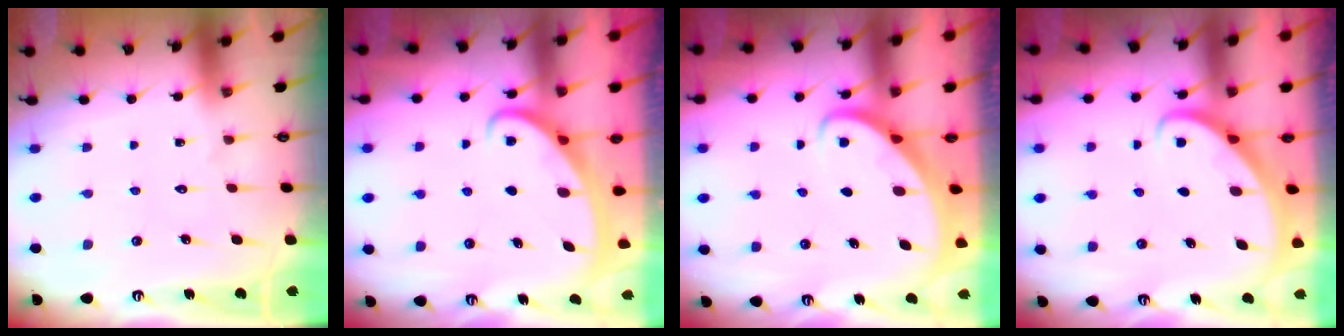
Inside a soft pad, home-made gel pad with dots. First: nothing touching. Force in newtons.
{"total": 2.7, "press": 2.6, "slide": 0.3}
{"total": 2.6, "press": 2.6, "slide": 0.3}
{"total": 2.7, "press": 2.7, "slide": 0.2}